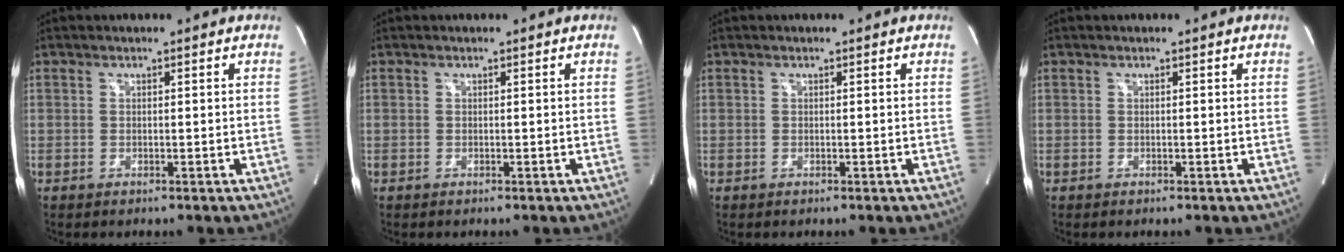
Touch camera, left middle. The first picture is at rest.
{"total": 0.0}
{"total": 0.0}
{"total": 0.0}